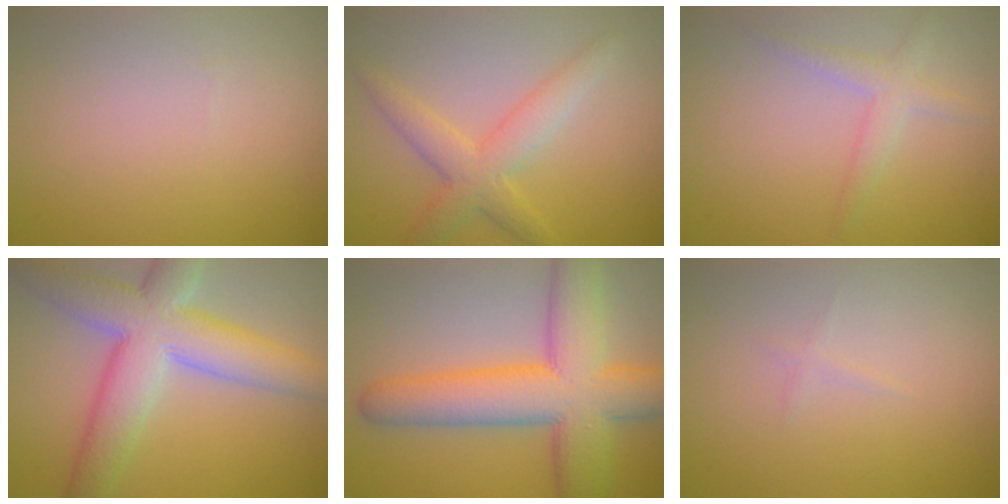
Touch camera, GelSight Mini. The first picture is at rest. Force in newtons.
{"total": 4.2, "press": 4.2, "slide": 0.1}
{"total": 2.2, "press": 2.2, "slide": 0.1}
{"total": 9.8, "press": 9.7, "slide": 0.7}
{"total": 11.3, "press": 11.3, "slide": 0.3}
{"total": 0.5, "press": 0.5, "slide": 0.0}